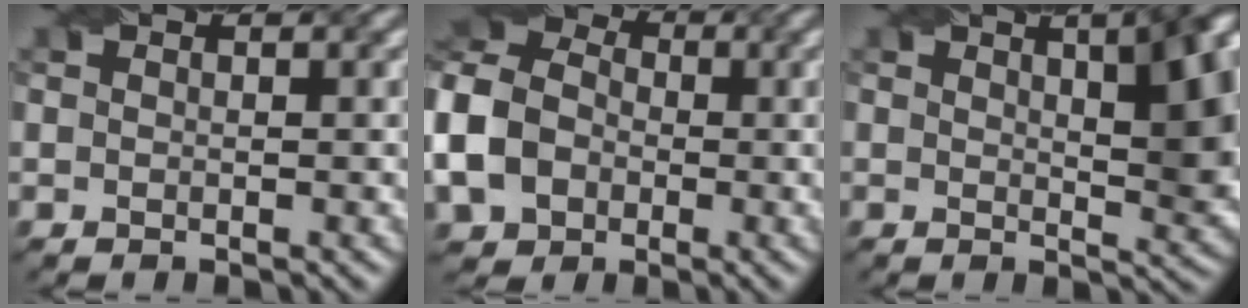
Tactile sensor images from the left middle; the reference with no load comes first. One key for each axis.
{"total": 9.7, "fx": -2.8, "fy": 7.5, "fz": 5.4, "tx": -0.123, "ty": -0.009, "tz": -0.059}
{"total": 10.5, "fx": 3.2, "fy": 4.3, "fz": 9.0, "tx": -0.067, "ty": 0.021, "tz": 0.040}